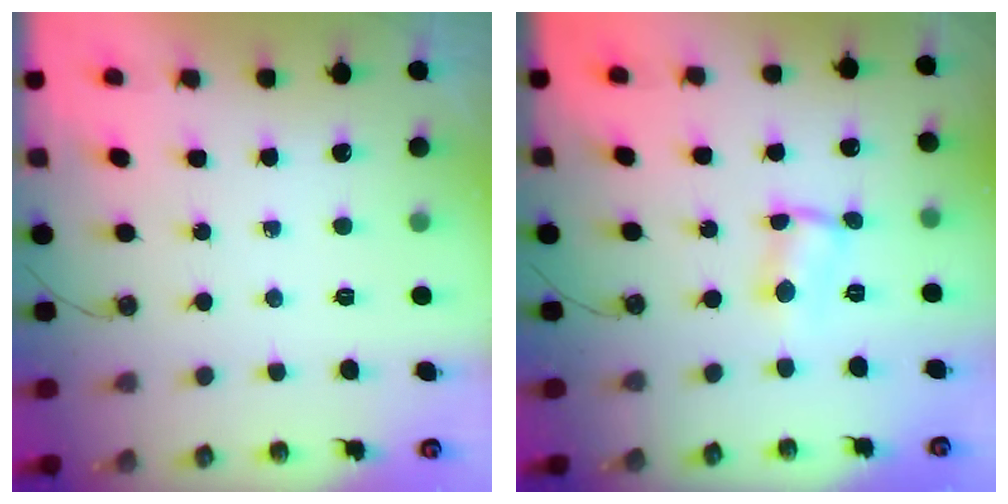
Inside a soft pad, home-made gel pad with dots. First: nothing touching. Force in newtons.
{"total": 2.9, "press": 1.3, "slide": 2.6}